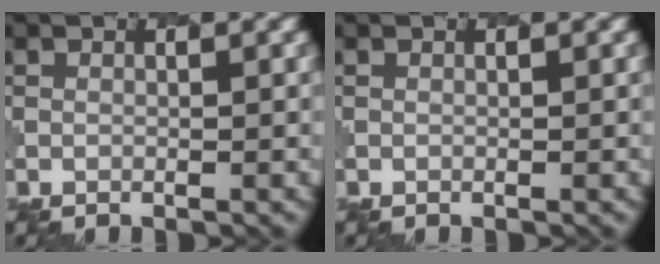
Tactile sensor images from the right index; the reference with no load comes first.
{"total": 0.0}